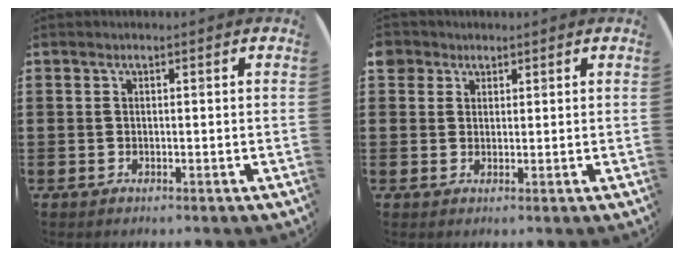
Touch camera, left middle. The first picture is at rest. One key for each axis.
{"total": 2.2, "fx": 1.6, "fy": 1.6, "fz": 0.0, "tx": 0.002, "ty": 0.003, "tz": 0.030}